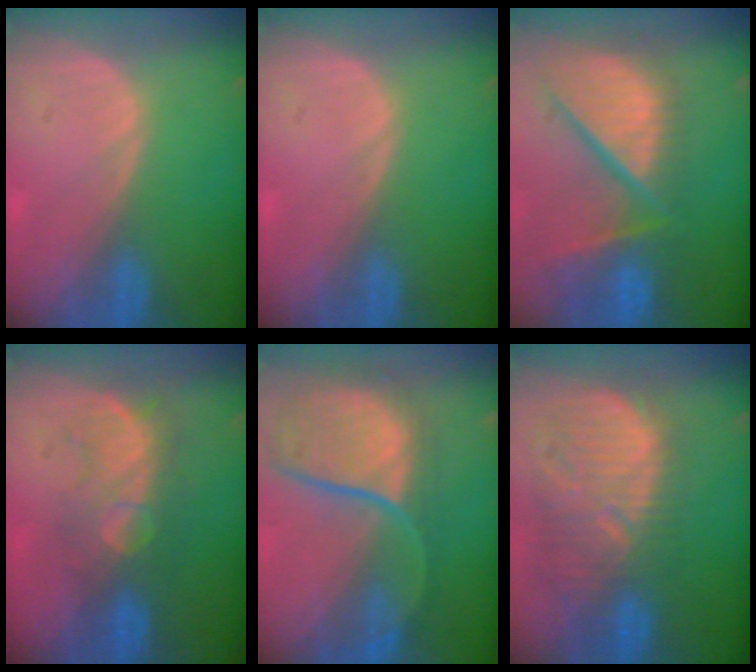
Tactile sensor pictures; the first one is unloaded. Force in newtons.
{"total": 0.0}
{"total": 12.9, "press": 10.7, "slide": 7.2}
{"total": 8.1, "press": 7.8, "slide": 2.4}
{"total": 11.6, "press": 9.9, "slide": 6.1}
{"total": 12.3, "press": 11.2, "slide": 5.1}